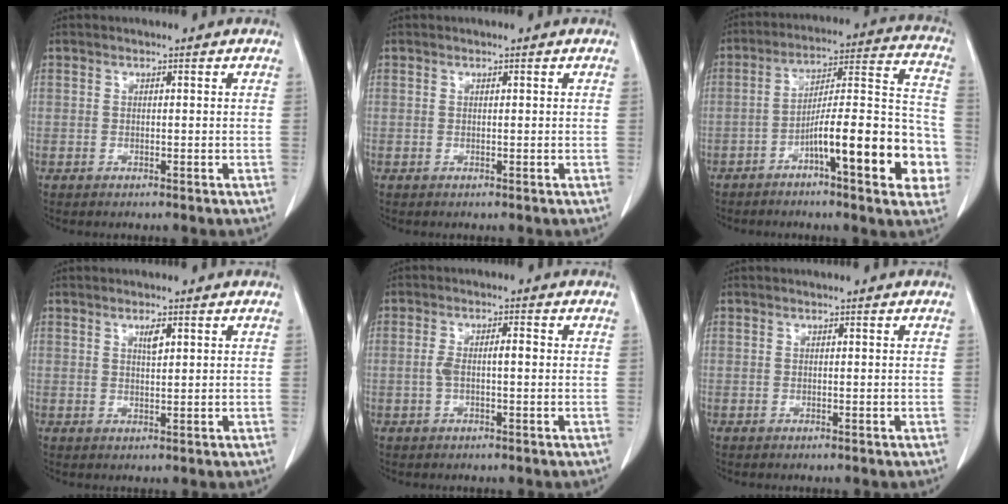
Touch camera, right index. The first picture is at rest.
{"total": 0.0}
{"total": 17.4, "force": [-6.4, 3.1, 15.9], "torque": [-0.222, 0.026, -0.094]}
{"total": 1.8, "force": [0.9, 0.4, 1.5], "torque": [-0.027, -0.002, 0.017]}
{"total": 3.6, "force": [-0.1, 0.9, 3.4], "torque": [-0.074, 0.014, -0.001]}
{"total": 0.0}